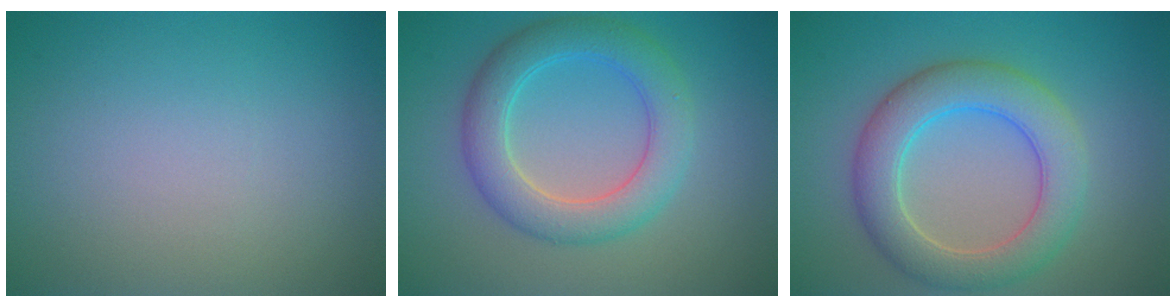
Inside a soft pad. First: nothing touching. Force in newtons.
{"total": 5.3, "press": 5.3, "slide": 0.2}
{"total": 6.1, "press": 6.1, "slide": 0.4}